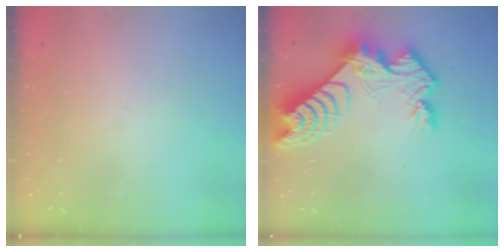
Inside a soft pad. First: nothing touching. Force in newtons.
{"total": 13.2, "press": 13.2, "slide": 1.0}